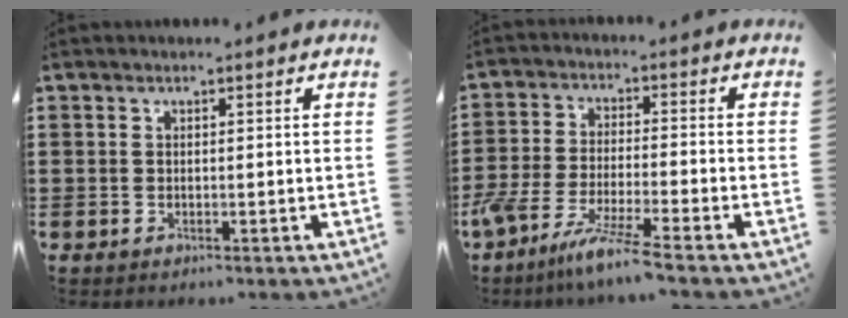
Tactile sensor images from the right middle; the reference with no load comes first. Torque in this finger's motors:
{"motor_torque": [1.96, -0.20, 0.76, 0.21]}